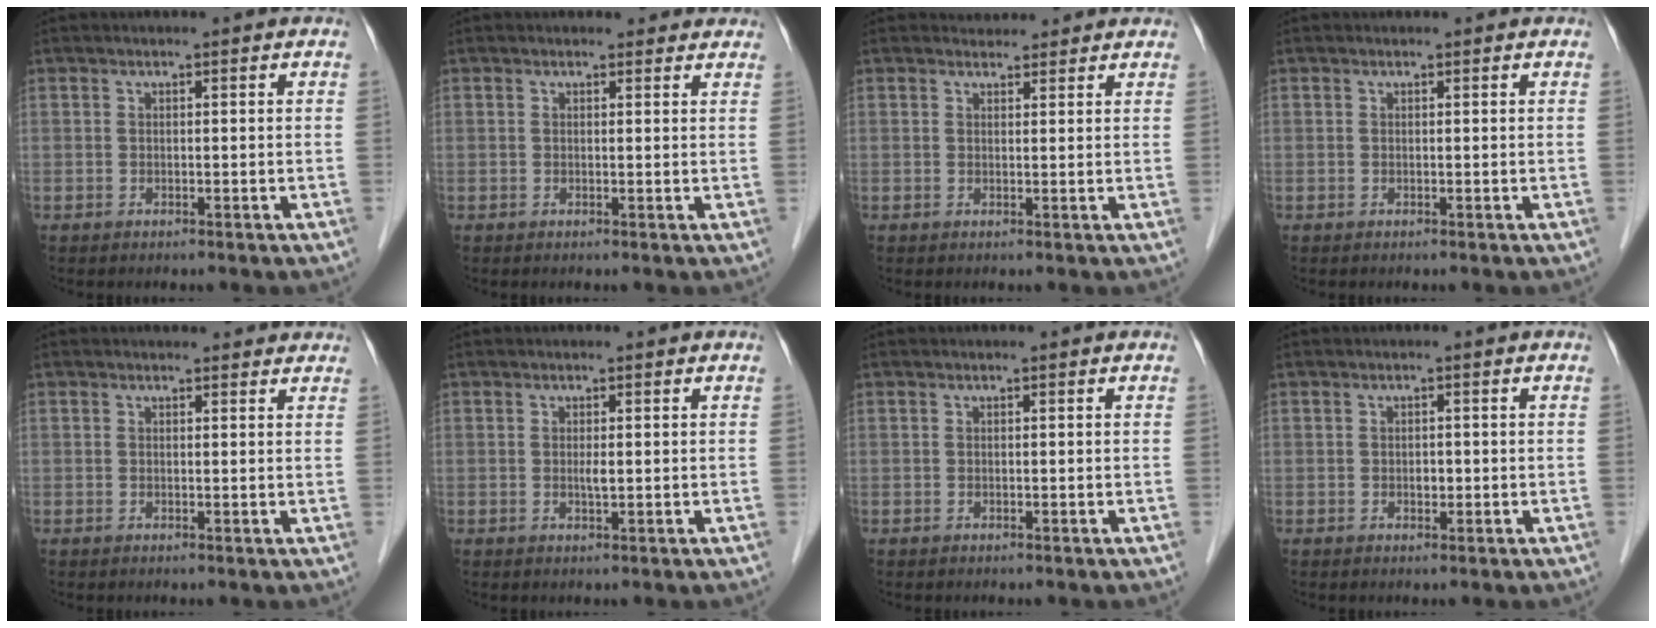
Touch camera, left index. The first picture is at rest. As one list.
[{"total": 2.6, "force": [2.3, 1.1, 0.4], "torque": [-0.002, 0.003, 0.016]}, {"total": 2.8, "force": [2.6, 1.0, 0.1], "torque": [-0.002, 0.011, 0.032]}, {"total": 0.0}, {"total": 4.3, "force": [3.9, 1.3, 1.1], "torque": [-0.007, 0.009, 0.038]}, {"total": 1.0, "force": [0.0, 0.1, 1.0], "torque": [-0.022, -0.005, 0.000]}, {"total": 0.0}, {"total": 1.0, "force": [-0.3, 0.7, 0.7], "torque": [-0.011, -0.001, -0.005]}]